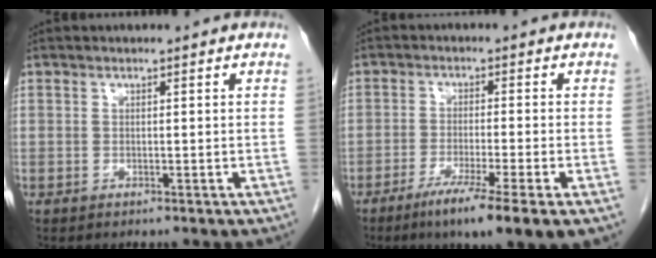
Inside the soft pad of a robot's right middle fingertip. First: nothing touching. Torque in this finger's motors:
{"motor_torque": [1.06, -0.86, 0.14, 0.09]}